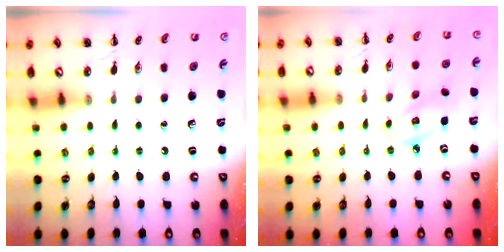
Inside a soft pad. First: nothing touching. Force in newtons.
{"total": 5.5, "press": 5.4, "slide": 1.0}